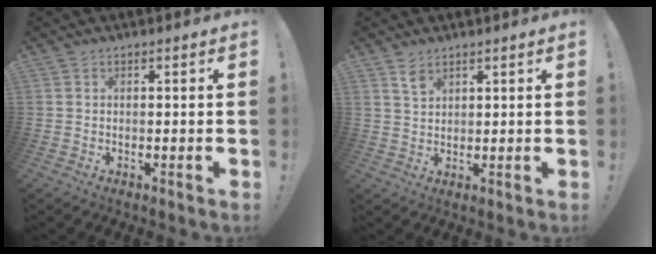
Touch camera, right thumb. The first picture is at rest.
{"total": 3.9, "force": [2.8, 2.2, 1.7], "torque": [-0.015, -0.020, 0.049]}